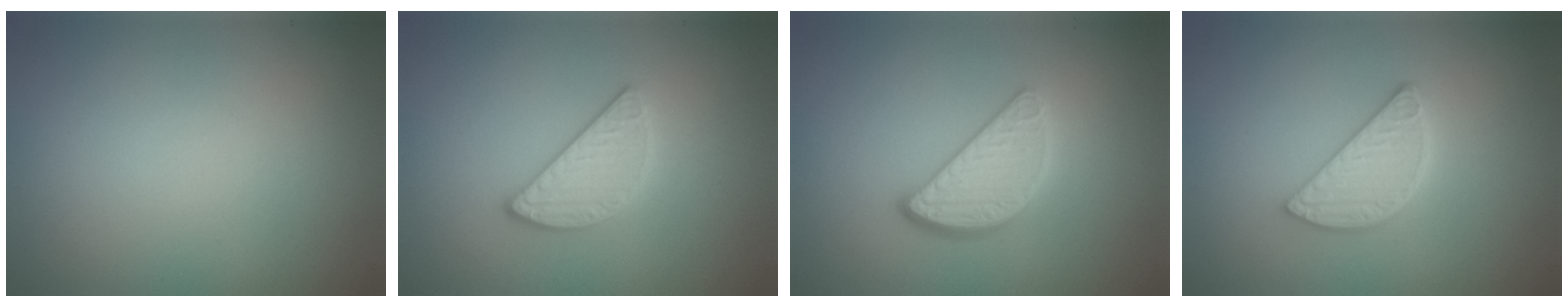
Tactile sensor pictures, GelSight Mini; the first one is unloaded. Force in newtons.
{"total": 3.0, "press": 2.8, "slide": 1.1}
{"total": 3.9, "press": 3.1, "slide": 2.4}
{"total": 3.8, "press": 3.2, "slide": 2.1}